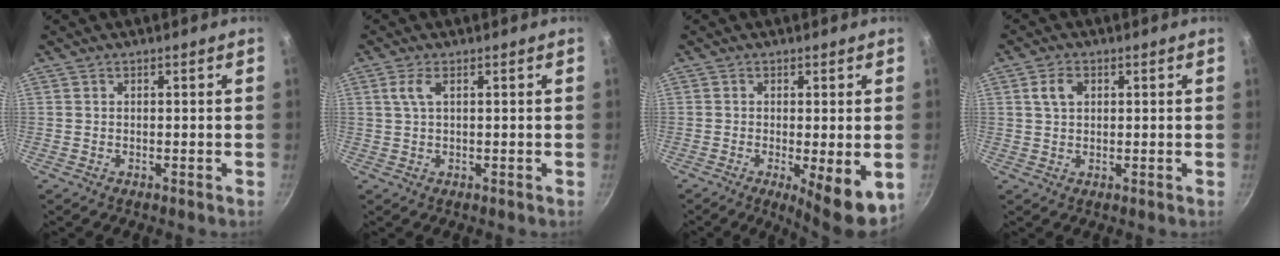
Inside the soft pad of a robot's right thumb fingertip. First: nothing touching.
{"total": 2.7, "force": [0.9, 0.9, 2.4], "torque": [-0.065, 0.006, 0.024]}
{"total": 9.6, "force": [-3.0, 2.6, 8.8], "torque": [-0.124, -0.023, -0.041]}
{"total": 3.7, "force": [1.2, 2.4, 2.5], "torque": [-0.046, 0.003, 0.024]}